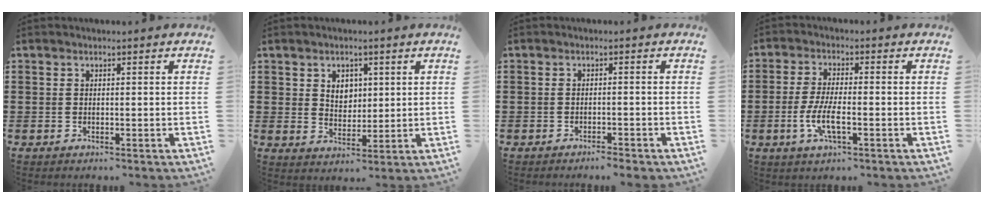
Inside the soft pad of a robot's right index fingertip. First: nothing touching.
{"total": 3.7, "force": [1.6, 3.0, 1.4], "torque": [-0.031, 0.008, 0.025]}
{"total": 1.4, "force": [-1.4, -0.1, 0.4], "torque": [-0.010, 0.001, -0.026]}
{"total": 5.5, "force": [-1.9, 1.5, 4.9], "torque": [-0.110, -0.007, -0.040]}